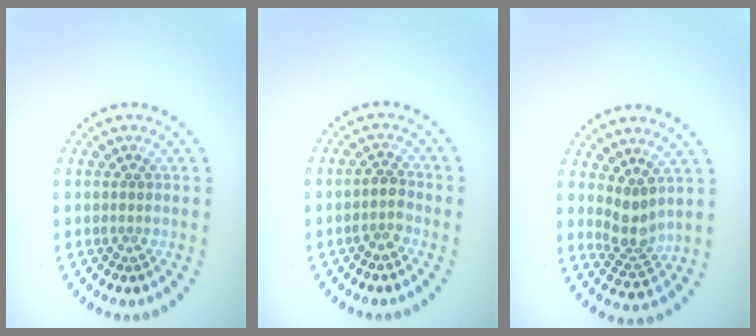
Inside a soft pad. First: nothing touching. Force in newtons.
{"total": 1.5, "press": 1.2, "slide": 0.9}
{"total": 2.5, "press": 1.9, "slide": 1.7}